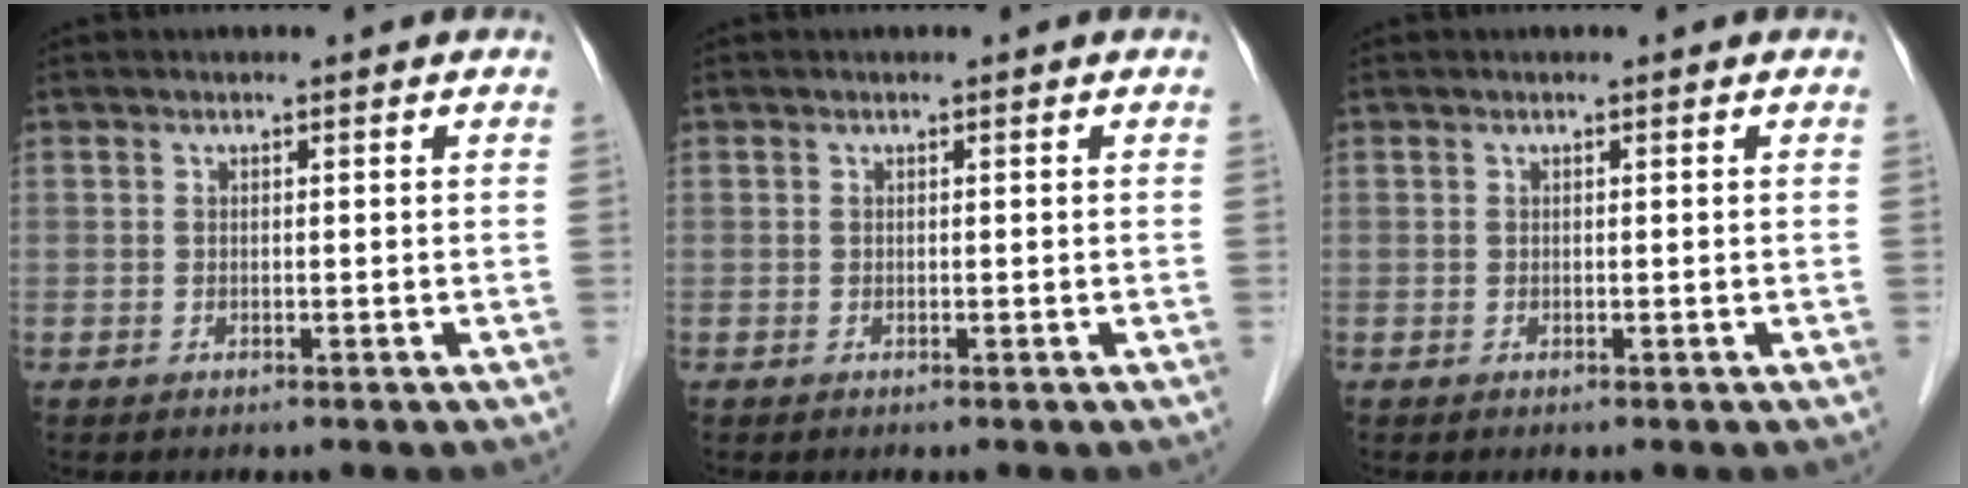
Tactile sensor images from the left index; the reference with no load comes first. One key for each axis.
{"total": 0.0}
{"total": 0.0}